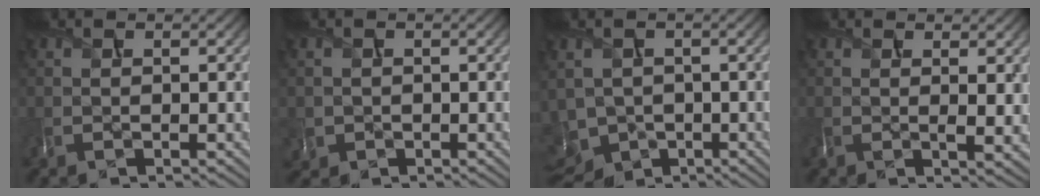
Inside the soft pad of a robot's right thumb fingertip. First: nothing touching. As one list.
[{"total": 1.4, "force": [-0.5, 1.2, -0.6], "torque": [0.010, -0.008, -0.007]}, {"total": 5.0, "force": [-1.6, 4.2, 2.3], "torque": [-0.077, -0.019, -0.027]}, {"total": 3.6, "force": [0.5, 0.8, 3.5], "torque": [-0.056, -0.004, 0.010]}]